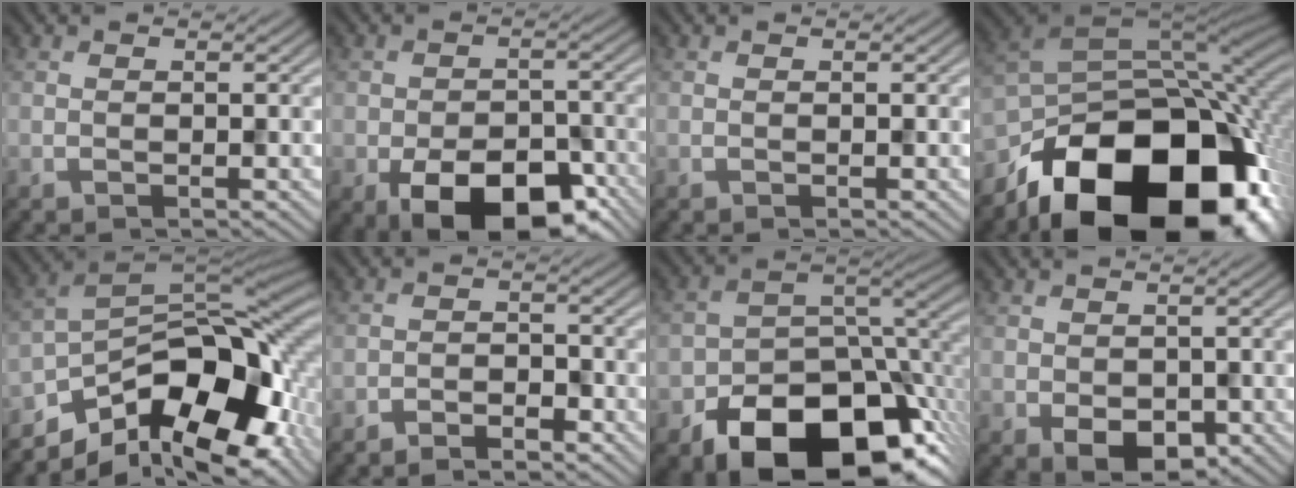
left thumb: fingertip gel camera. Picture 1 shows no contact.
{"total": 11.0, "force": [-5.9, 5.9, 7.2], "torque": [-0.127, -0.024, -0.083]}
{"total": 0.0}
{"total": 21.3, "force": [-11.4, 12.2, 13.2], "torque": [-0.231, -0.059, -0.158]}
{"total": 15.9, "force": [-9.1, 7.7, 10.6], "torque": [-0.172, -0.018, -0.158]}
{"total": 2.8, "force": [-2.4, 1.0, 1.1], "torque": [-0.016, 0.006, -0.046]}
{"total": 17.3, "force": [-10.3, 9.8, 9.8], "torque": [-0.147, -0.053, -0.160]}
{"total": 3.6, "force": [-1.2, 2.5, 2.3], "torque": [-0.050, -0.012, -0.017]}